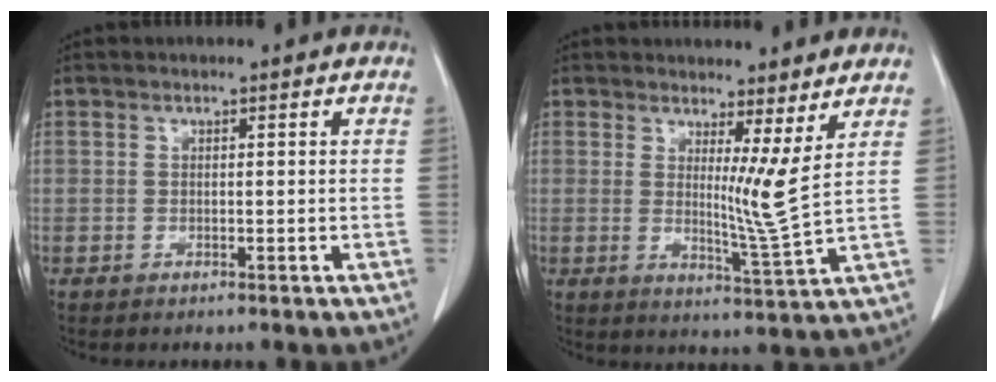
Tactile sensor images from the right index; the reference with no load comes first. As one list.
[{"total": 5.3, "force": [2.2, -0.9, 4.7], "torque": [-0.076, -0.024, 0.041]}]